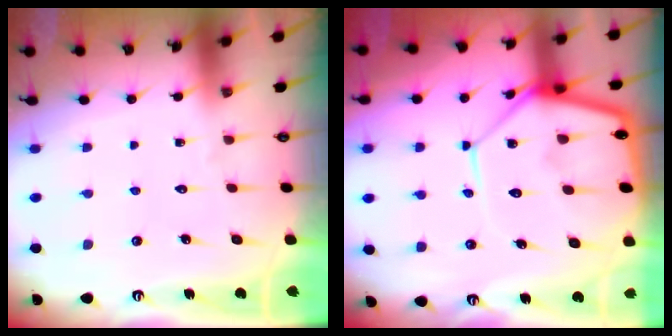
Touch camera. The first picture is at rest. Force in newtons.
{"total": 15.6, "press": 15.5, "slide": 1.5}